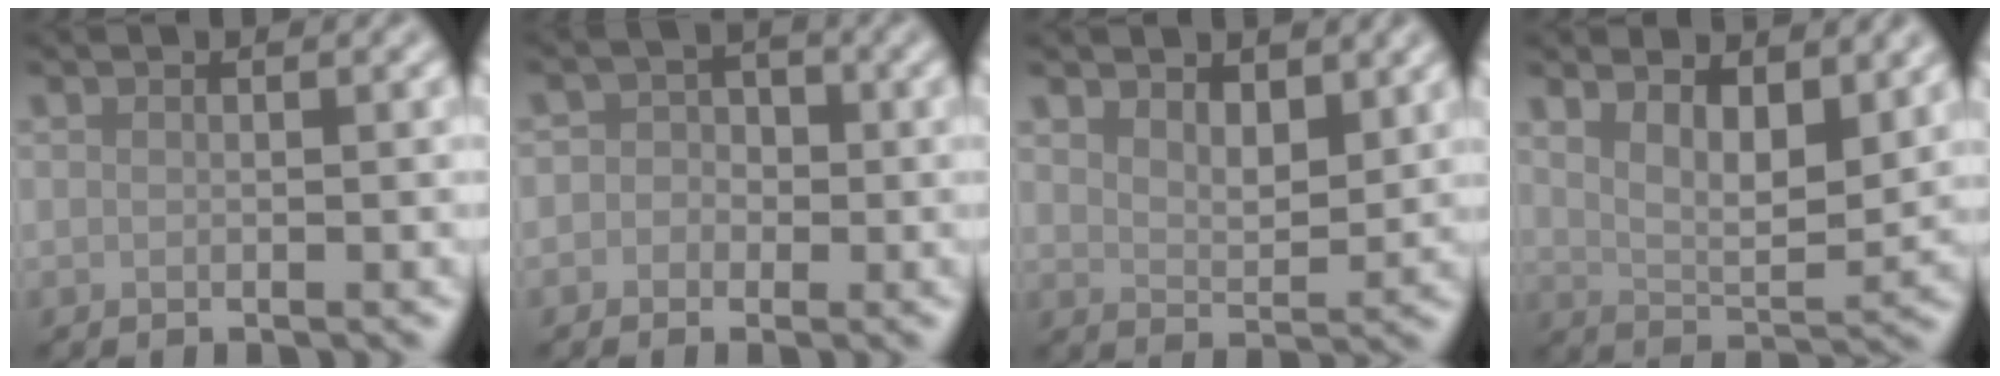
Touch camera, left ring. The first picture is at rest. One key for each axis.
{"total": 2.6, "fx": -0.4, "fy": 2.4, "fz": 0.7, "tx": 0.020, "ty": 0.010, "tz": -0.031}
{"total": 3.4, "fx": 2.1, "fy": 1.7, "fz": 2.0, "tx": -0.040, "ty": -0.007, "tz": 0.036}
{"total": 5.6, "fx": 3.1, "fy": 2.2, "fz": 4.1, "tx": -0.076, "ty": -0.009, "tz": 0.053}